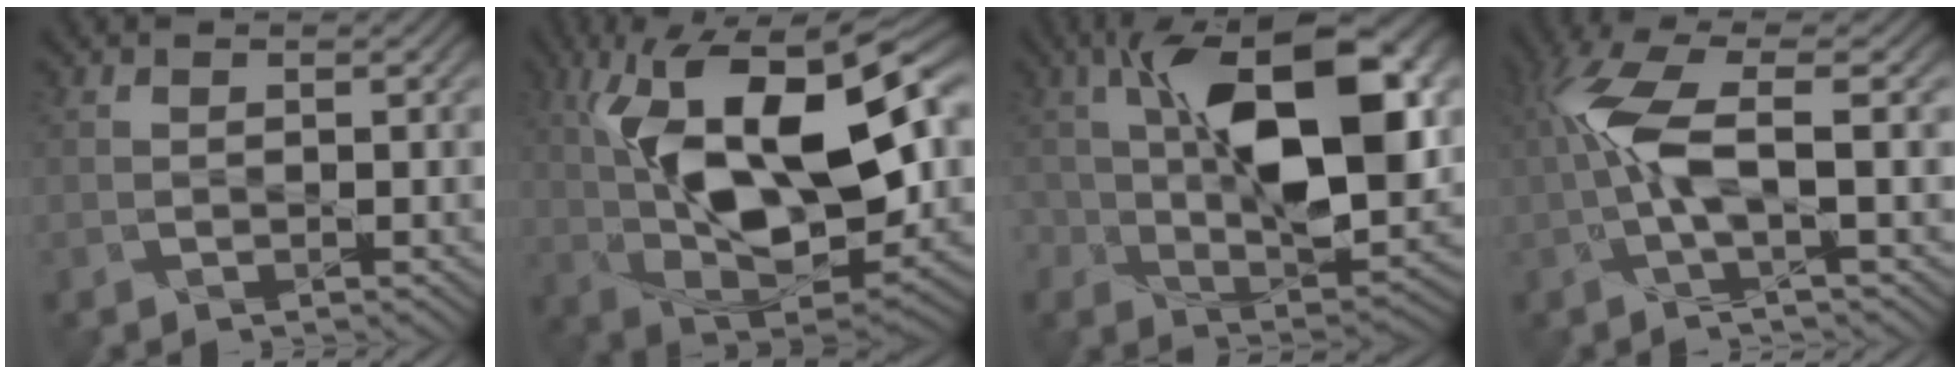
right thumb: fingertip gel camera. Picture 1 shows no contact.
{"total": 16.7, "force": [2.7, 8.6, 14.0], "torque": [-0.255, 0.010, 0.047]}
{"total": 14.5, "force": [2.3, 7.4, 12.3], "torque": [-0.195, -0.002, 0.039]}
{"total": 7.1, "force": [0.4, 1.5, 6.9], "torque": [-0.155, 0.017, 0.005]}